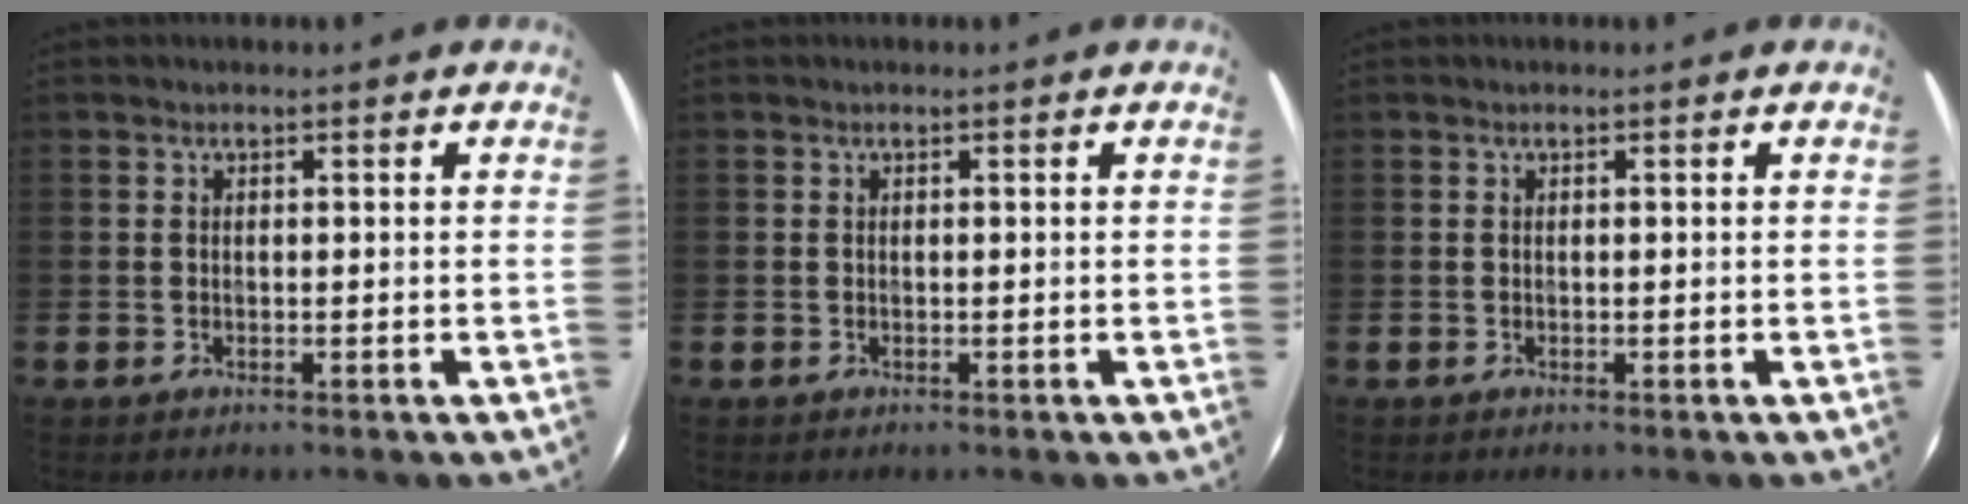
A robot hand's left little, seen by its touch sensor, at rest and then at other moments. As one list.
[{"total": 0.0}, {"total": 0.0}]